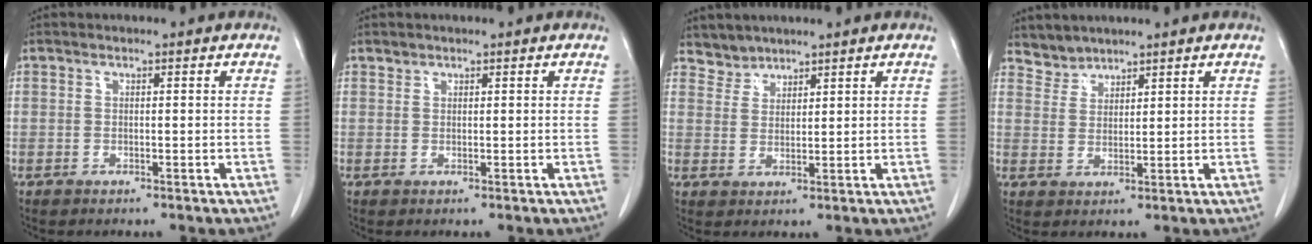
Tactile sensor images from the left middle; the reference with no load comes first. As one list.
[{"total": 0.6, "force": [0.5, 0.3, 0.0], "torque": [0.001, -0.001, 0.007]}, {"total": 2.8, "force": [2.5, 1.0, -0.6], "torque": [0.016, 0.005, 0.048]}, {"total": 2.9, "force": [2.7, 0.8, -0.7], "torque": [0.016, 0.006, 0.054]}]